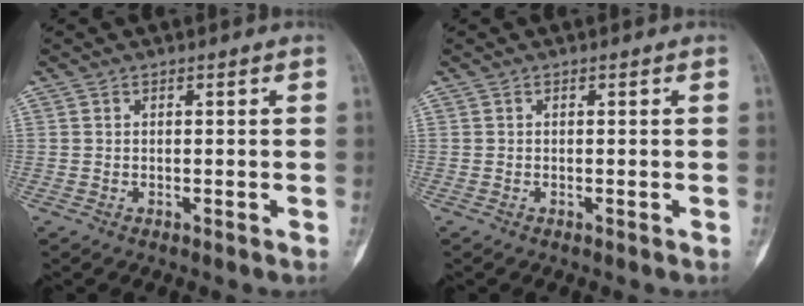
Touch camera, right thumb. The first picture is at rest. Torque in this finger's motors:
{"motor_torque": [-0.15, 0.15, 0.05, -0.03, 0.00]}